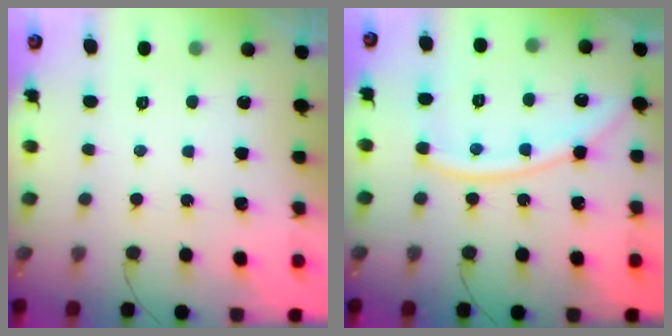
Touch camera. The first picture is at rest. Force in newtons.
{"total": 12.0, "press": 11.9, "slide": 1.4}